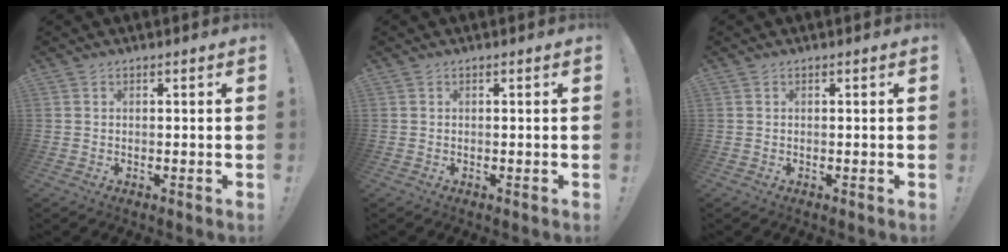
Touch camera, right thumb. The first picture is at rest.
{"total": 0.0}
{"total": 0.0}